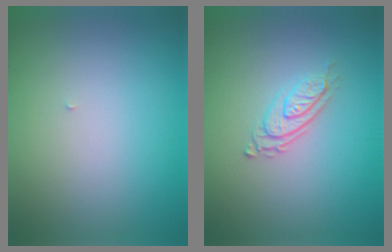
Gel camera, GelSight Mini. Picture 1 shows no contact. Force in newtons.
{"total": 2.8, "press": 2.0, "slide": 2.0}